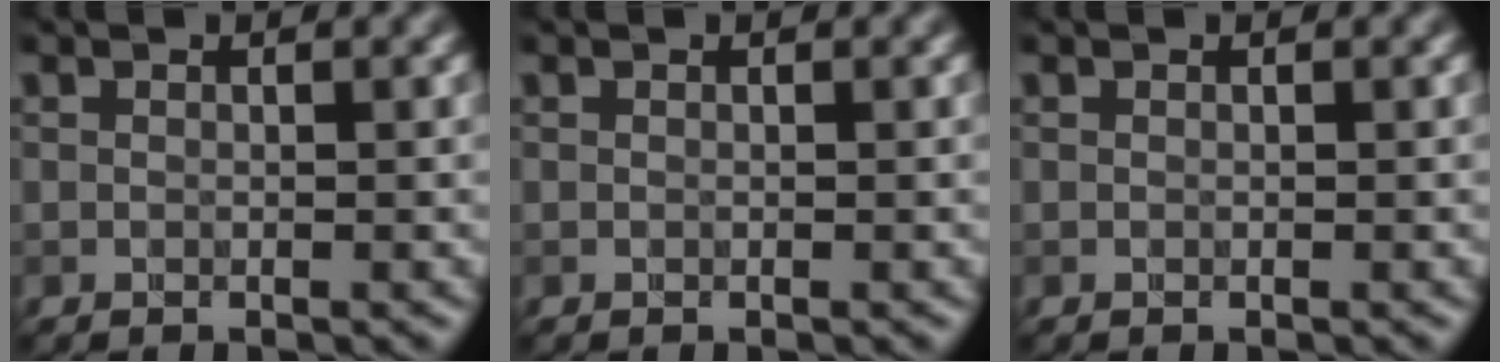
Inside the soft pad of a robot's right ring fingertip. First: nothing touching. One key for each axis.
{"total": 0.0}
{"total": 0.0}